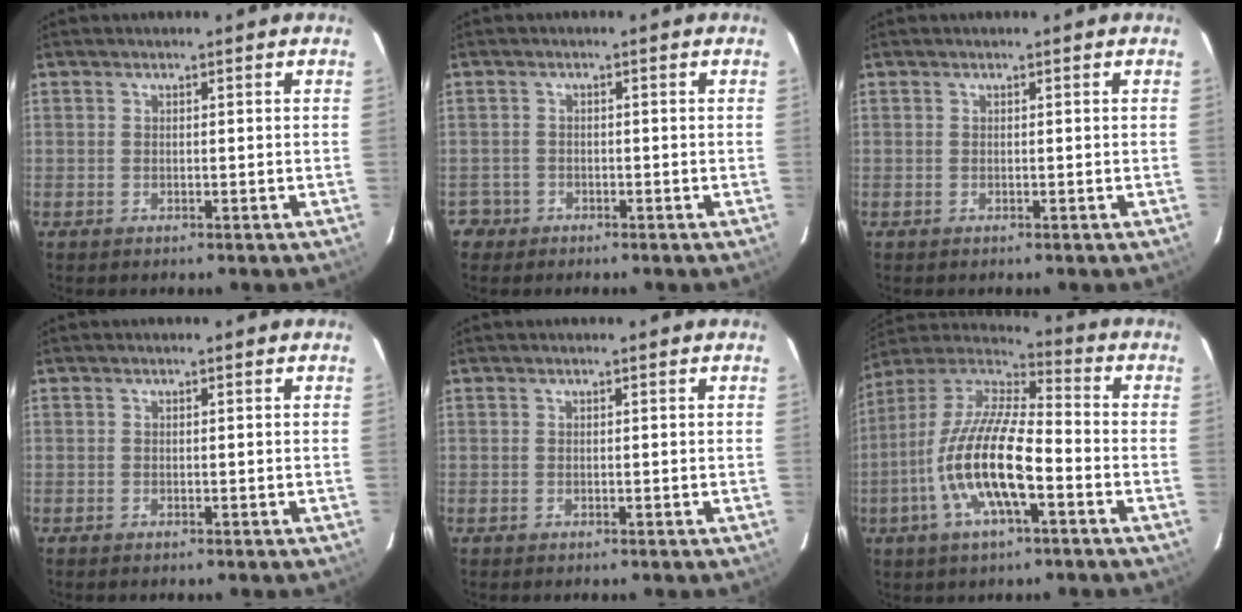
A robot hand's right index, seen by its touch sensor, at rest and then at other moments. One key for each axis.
{"total": 2.7, "fx": -1.3, "fy": 2.3, "fz": -0.1, "tx": 0.000, "ty": 0.015, "tz": -0.020}
{"total": 0.0}
{"total": 0.0}
{"total": 0.0}
{"total": 17.1, "fx": -5.8, "fy": 4.9, "fz": 15.3, "tx": -0.303, "ty": -0.009, "tz": -0.116}